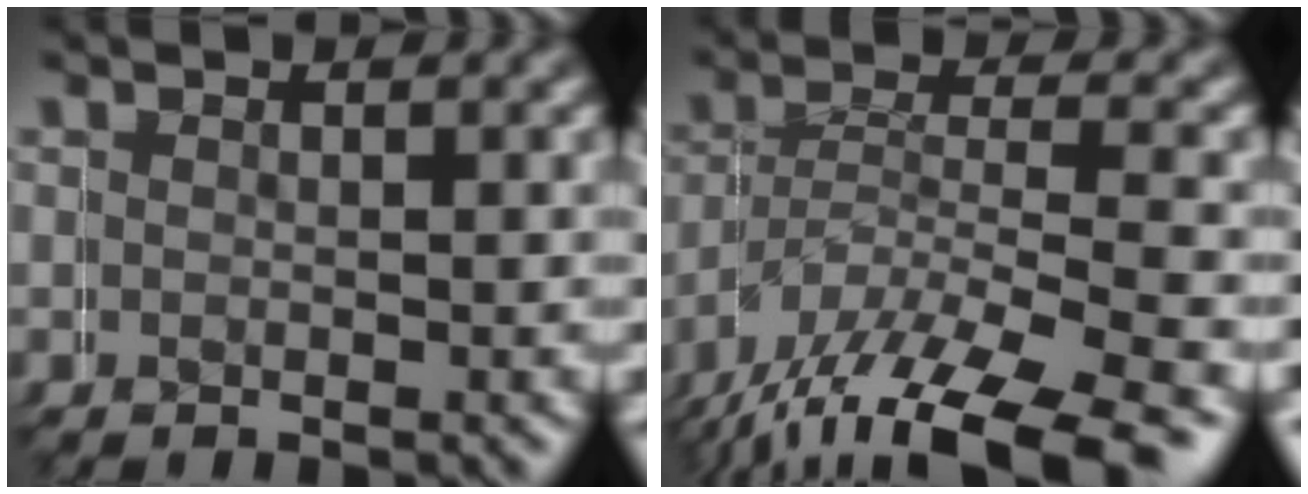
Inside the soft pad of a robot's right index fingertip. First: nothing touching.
{"total": 6.2, "force": [-3.5, 3.2, 3.9], "torque": [-0.088, -0.026, -0.039]}